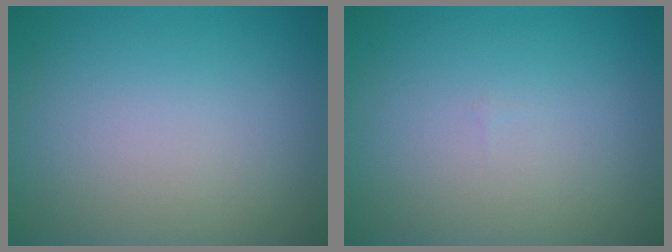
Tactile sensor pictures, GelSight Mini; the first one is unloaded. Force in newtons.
{"total": 0.0}